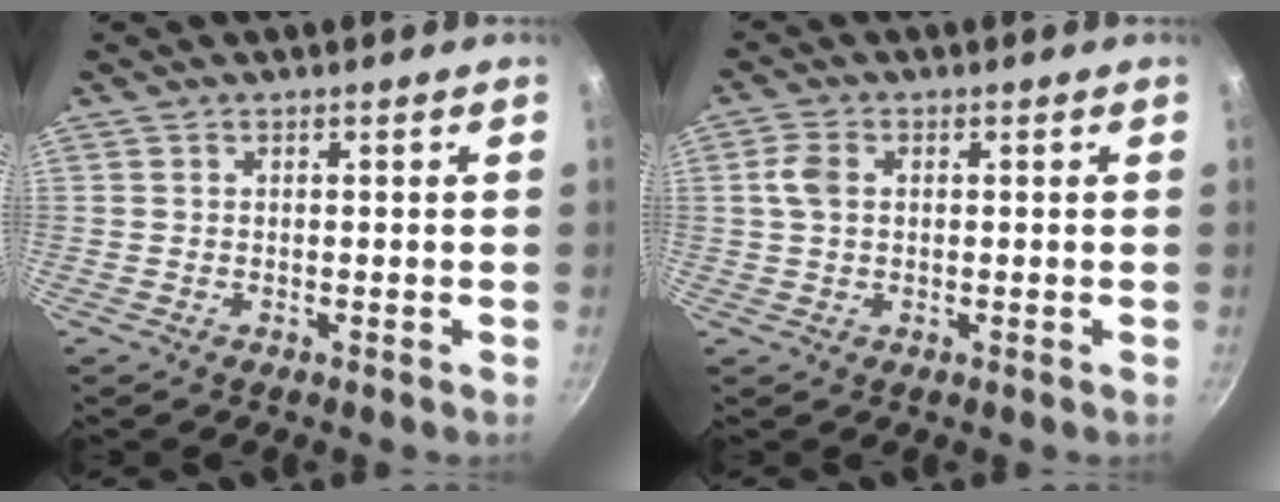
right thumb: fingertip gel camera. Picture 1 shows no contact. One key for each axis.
{"total": 3.6, "fx": 0.5, "fy": 2.4, "fz": 2.5, "tx": -0.059, "ty": 0.007, "tz": 0.008}